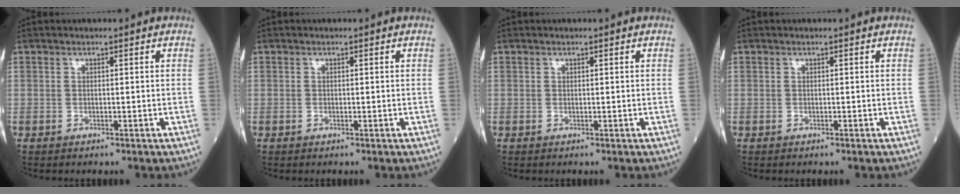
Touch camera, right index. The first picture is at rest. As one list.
[{"total": 0.0}, {"total": 0.0}, {"total": 0.0}]